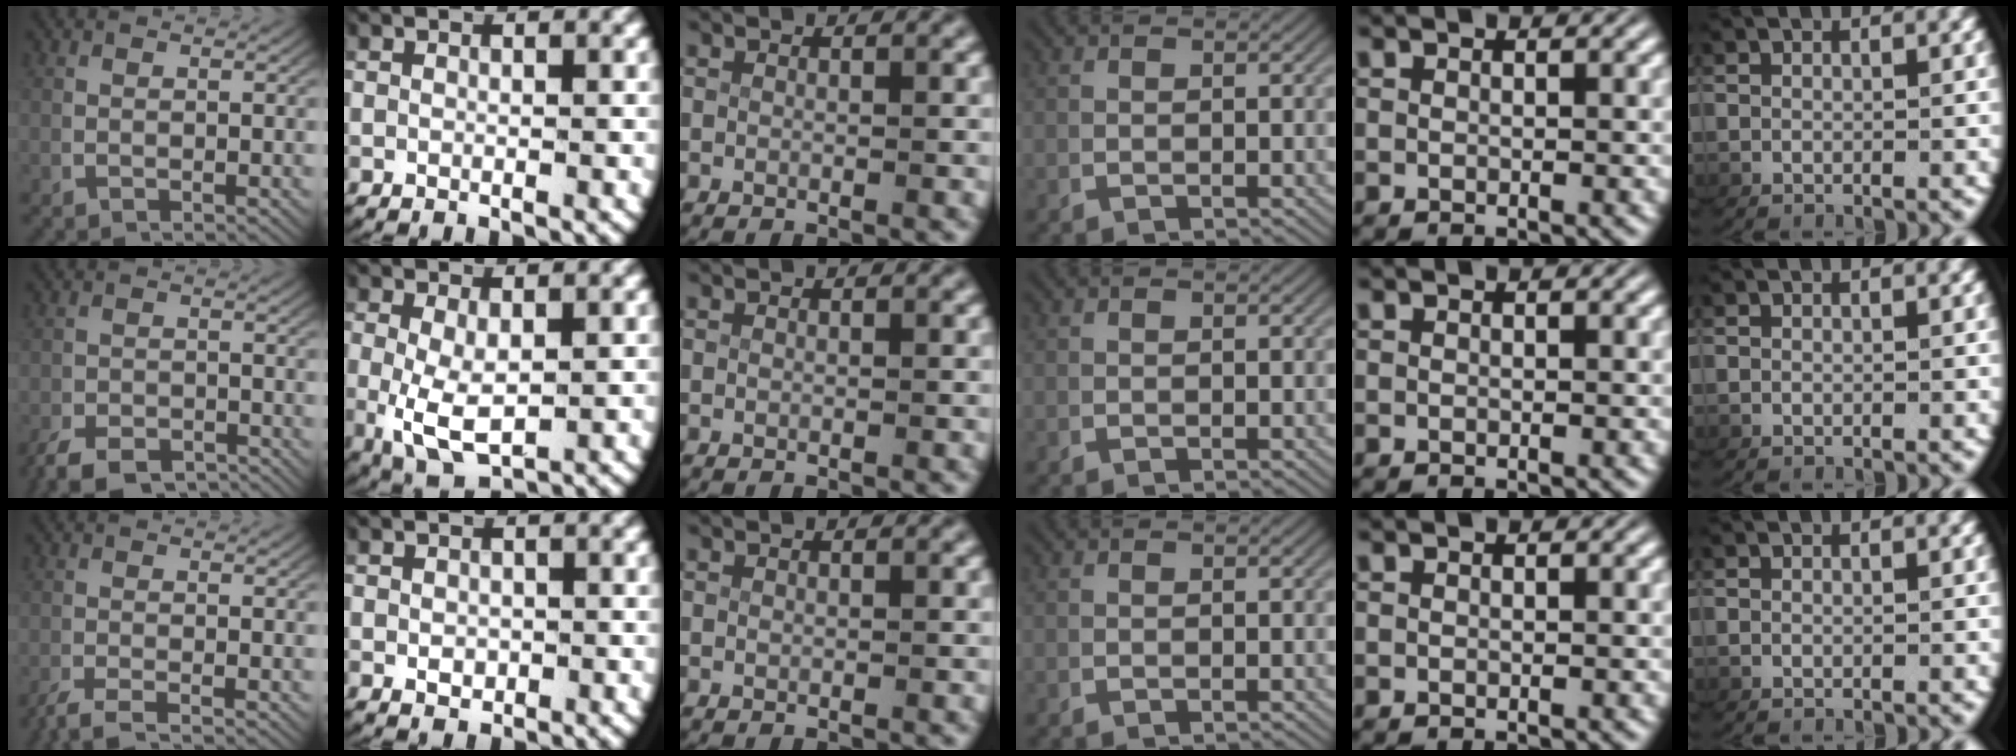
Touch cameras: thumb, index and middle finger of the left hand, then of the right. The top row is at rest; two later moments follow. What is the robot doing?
{"motion": "lift_and_place", "object": "card"}